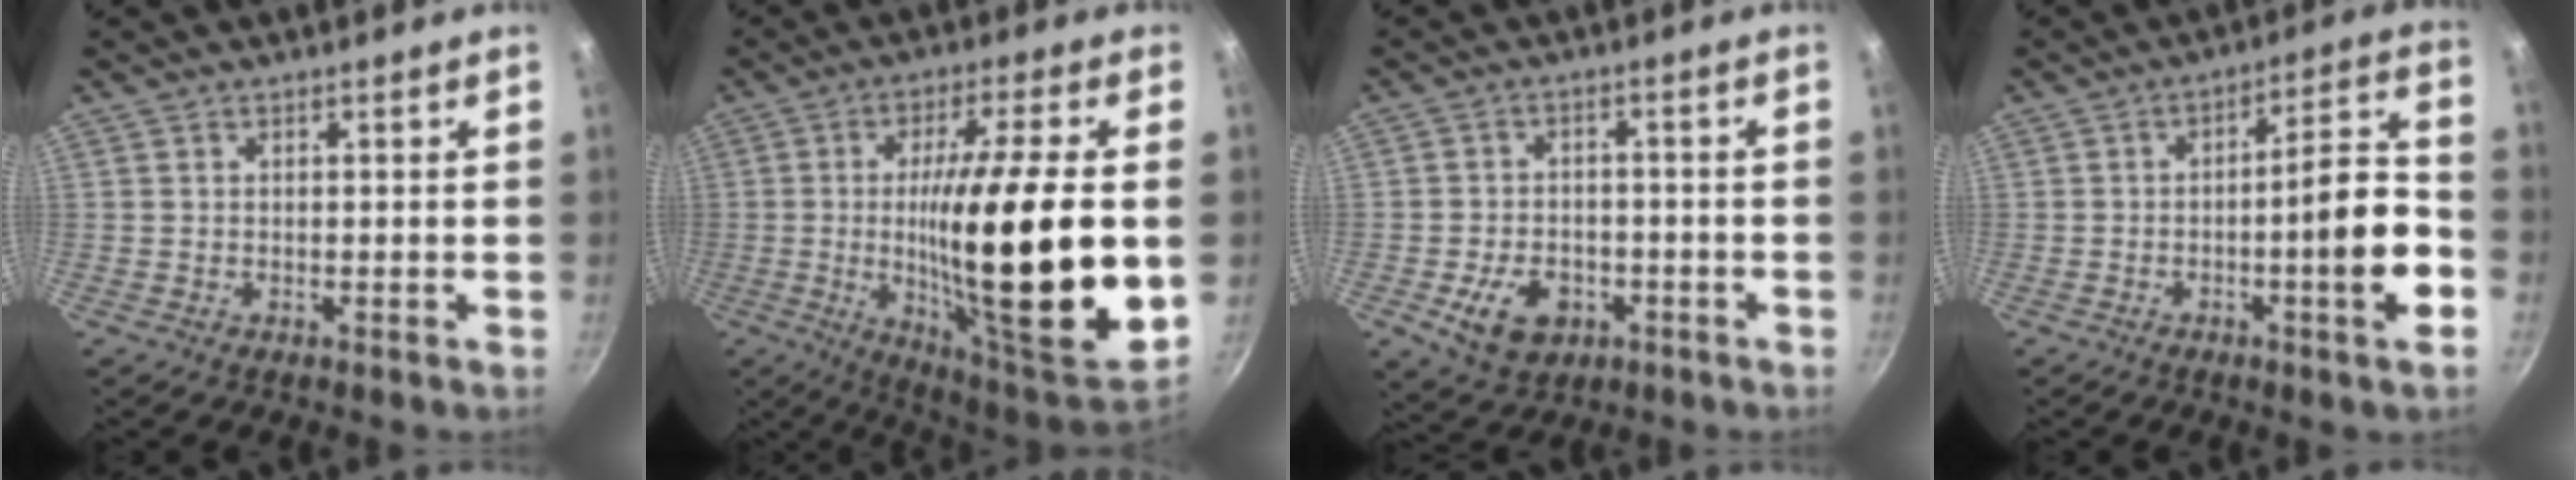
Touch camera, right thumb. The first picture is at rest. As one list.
[{"total": 27.6, "force": [-0.7, 5.5, 27.1], "torque": [-0.427, -0.017, -0.007]}, {"total": 9.2, "force": [-3.6, 6.4, 5.5], "torque": [-0.078, 0.014, -0.049]}, {"total": 12.1, "force": [-3.7, 2.2, 11.3], "torque": [-0.152, 0.040, -0.056]}]